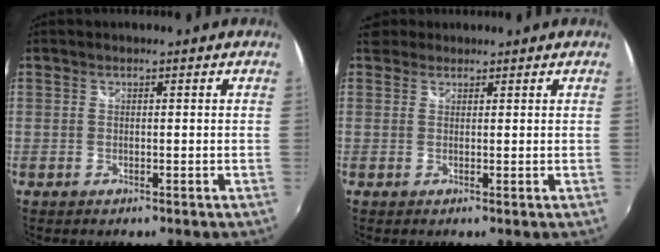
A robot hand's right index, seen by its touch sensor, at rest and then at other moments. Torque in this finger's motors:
{"motor_torque": [-0.13, 0.02, 0.06, 0.00]}